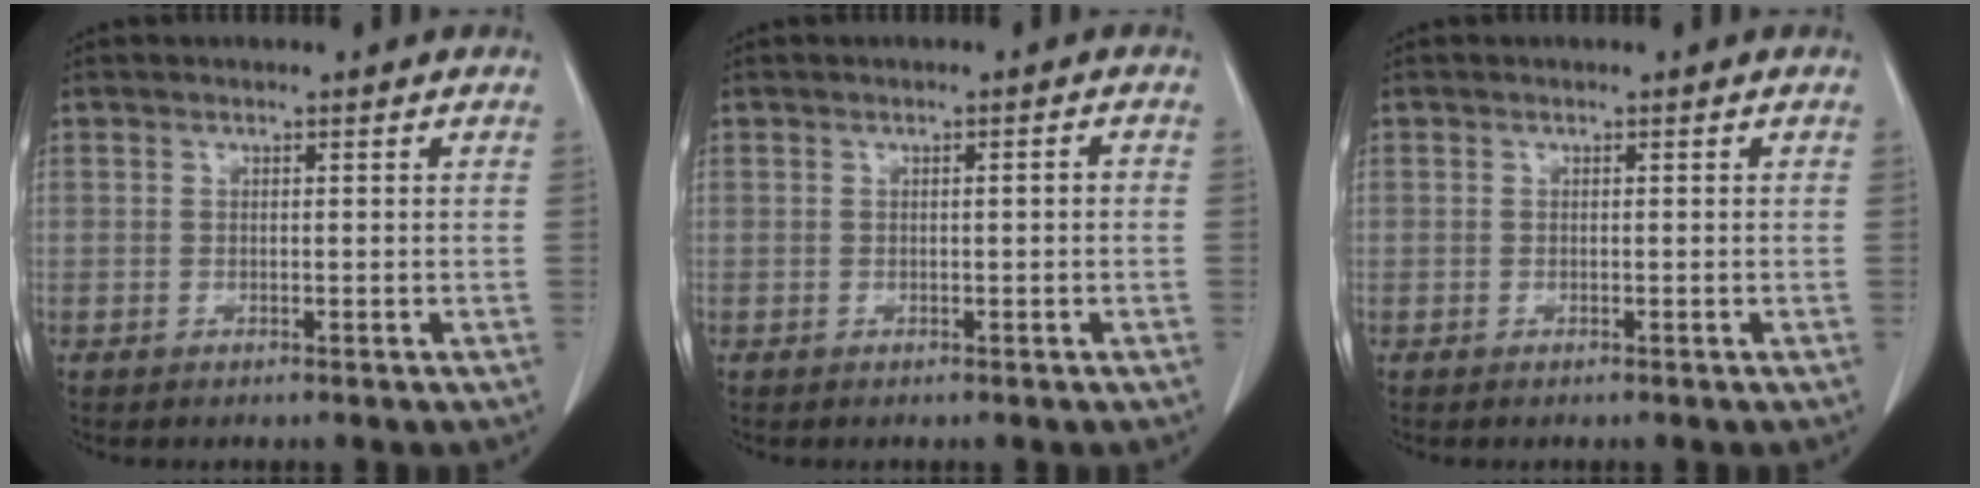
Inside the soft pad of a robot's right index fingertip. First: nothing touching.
{"total": 0.9, "force": [-0.1, 0.1, 0.9], "torque": [-0.013, 0.002, 0.000]}
{"total": 0.0}